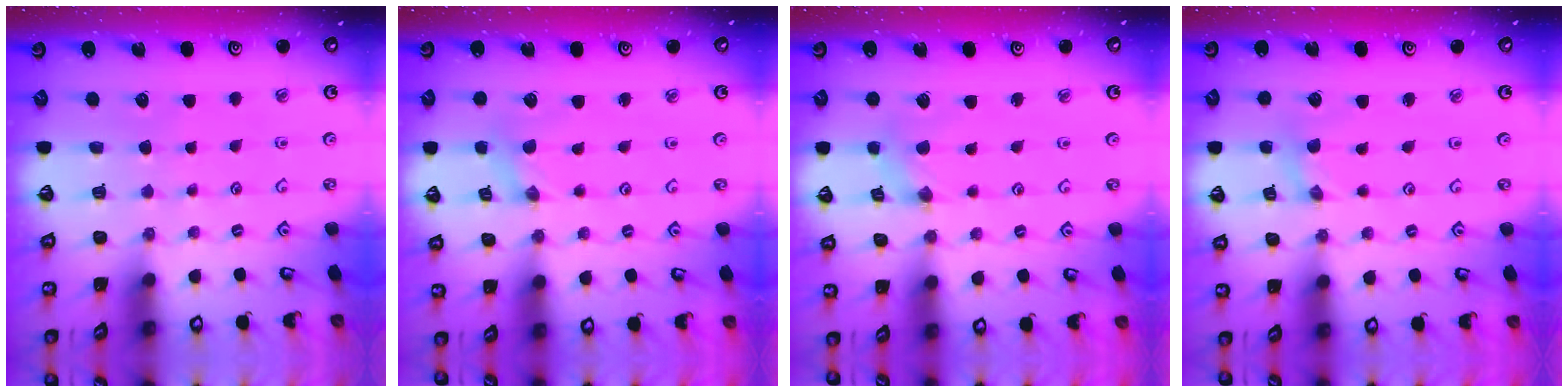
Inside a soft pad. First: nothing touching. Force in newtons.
{"total": 0.0}
{"total": 0.8, "press": 0.8, "slide": 0.2}
{"total": 0.8, "press": 0.8, "slide": 0.2}